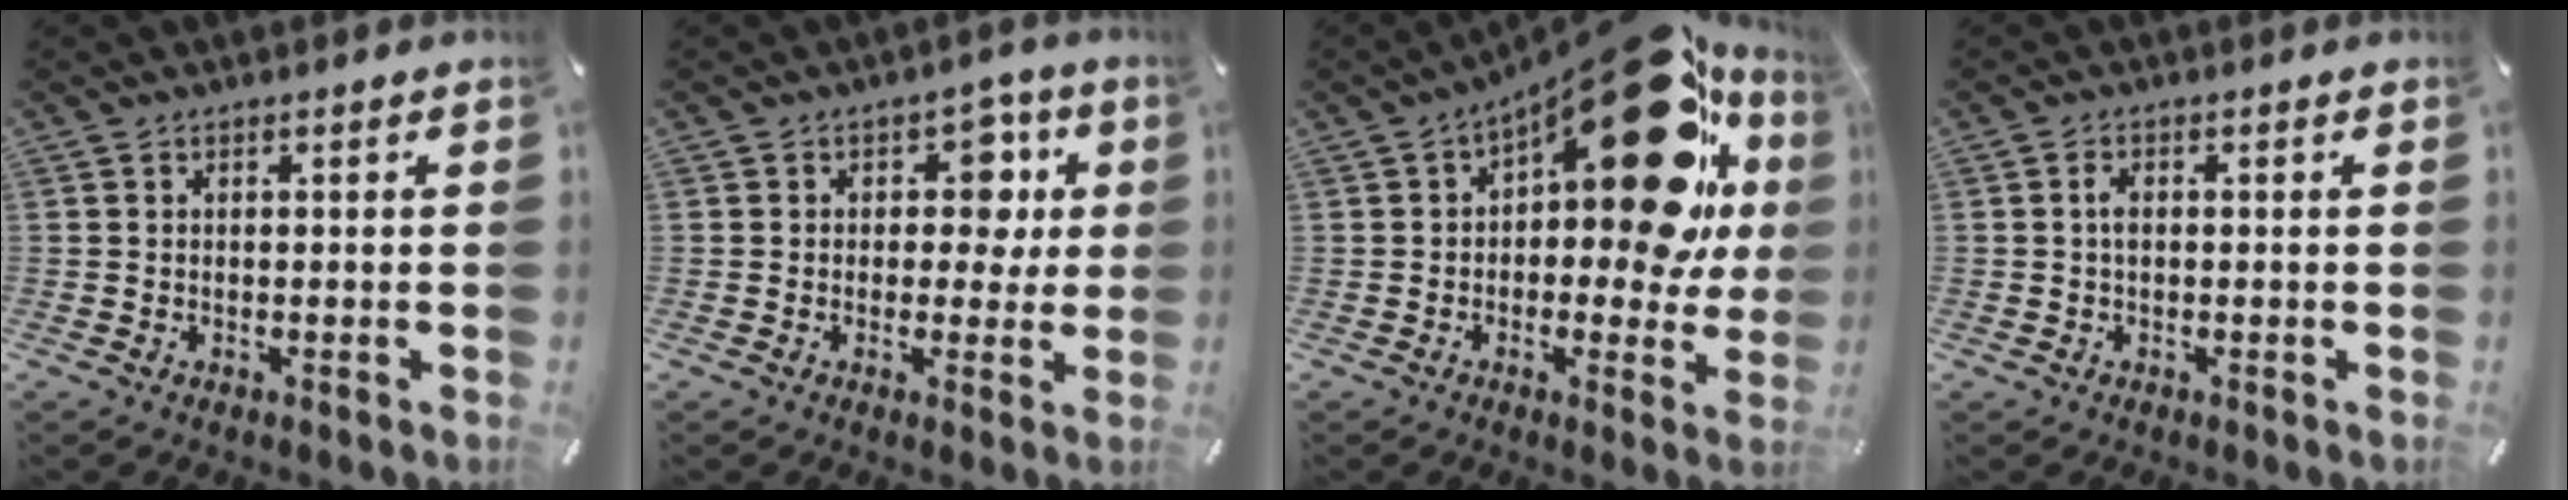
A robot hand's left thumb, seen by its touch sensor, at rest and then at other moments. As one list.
[{"total": 7.9, "force": [1.8, 6.3, 4.3], "torque": [-0.043, -0.005, 0.025]}, {"total": 28.4, "force": [10.3, 13.4, 22.9], "torque": [-0.285, -0.078, 0.177]}, {"total": 1.8, "force": [0.1, 1.0, 1.4], "torque": [-0.030, 0.003, 0.001]}]